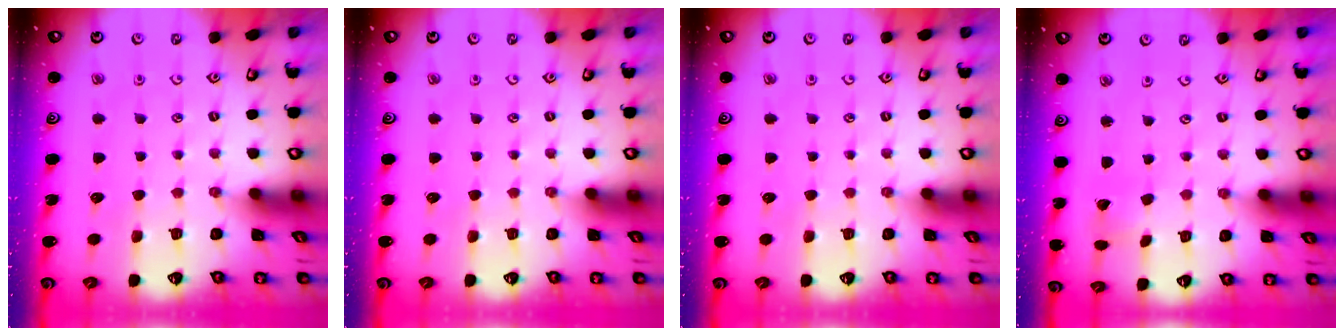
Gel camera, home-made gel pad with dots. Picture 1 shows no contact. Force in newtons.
{"total": 0.0}
{"total": 0.0}
{"total": 2.5, "press": 2.4, "slide": 0.3}